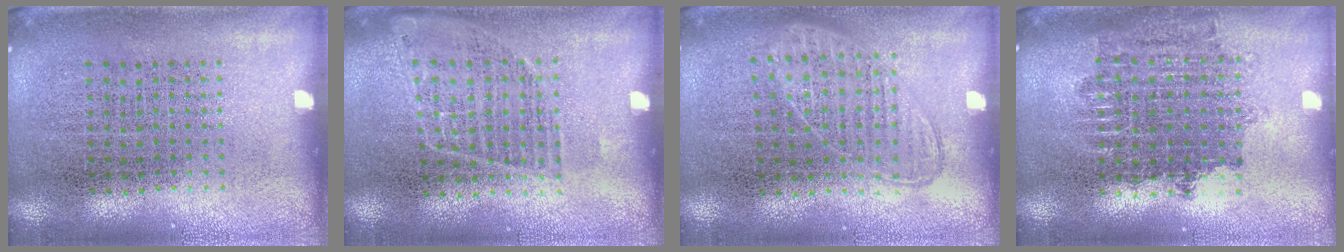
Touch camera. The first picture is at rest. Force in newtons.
{"total": 0.9, "press": 0.9, "slide": 0.3}
{"total": 0.9, "press": 0.9, "slide": 0.3}
{"total": 1.6, "press": 1.3, "slide": 0.9}